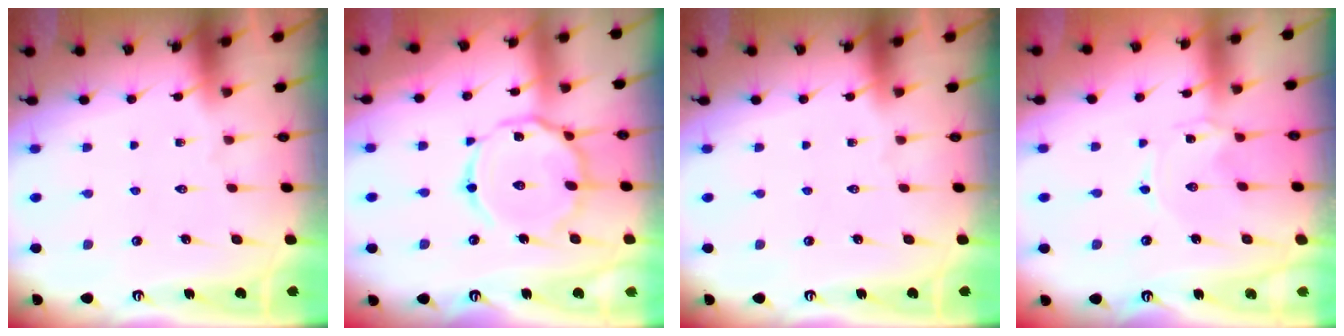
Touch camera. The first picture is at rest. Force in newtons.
{"total": 15.2, "press": 15.1, "slide": 1.2}
{"total": 0.0}
{"total": 0.0}